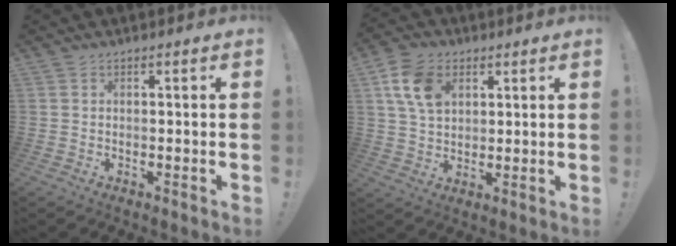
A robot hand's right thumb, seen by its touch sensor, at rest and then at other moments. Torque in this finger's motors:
{"motor_torque": [-0.40, 0.63, 0.74, 0.02, 0.17]}